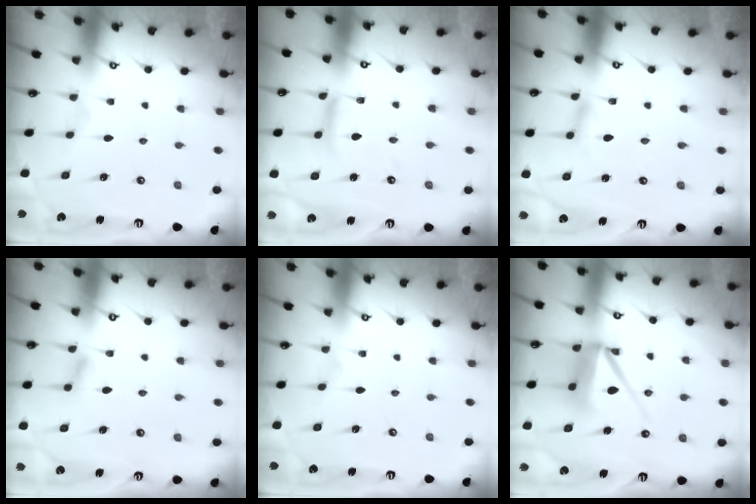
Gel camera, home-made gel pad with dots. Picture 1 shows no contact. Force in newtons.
{"total": 8.3, "press": 8.3, "slide": 0.6}
{"total": 2.7, "press": 2.7, "slide": 0.3}
{"total": 5.4, "press": 5.4, "slide": 0.8}
{"total": 0.0}
{"total": 10.6, "press": 10.5, "slide": 1.4}